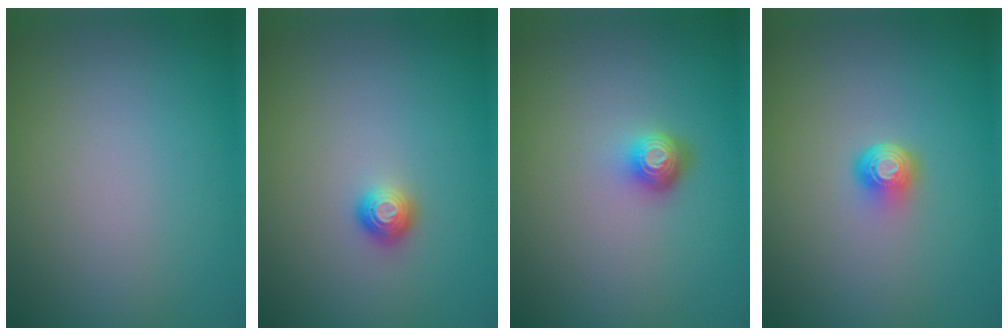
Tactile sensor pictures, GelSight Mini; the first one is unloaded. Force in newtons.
{"total": 1.1, "press": 1.0, "slide": 0.4}
{"total": 1.7, "press": 1.3, "slide": 1.2}
{"total": 1.9, "press": 1.3, "slide": 1.4}